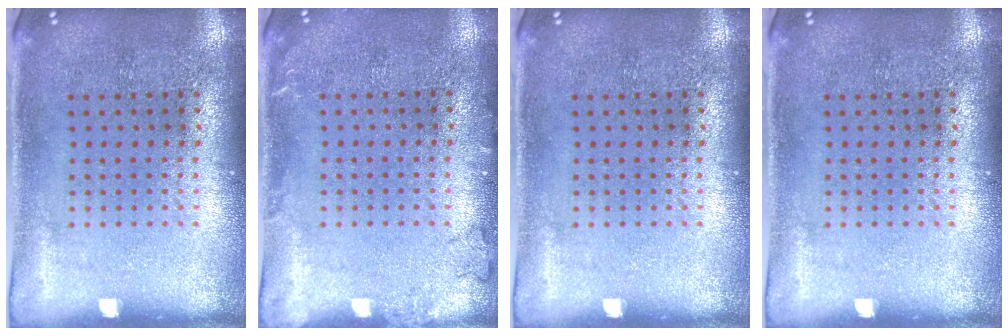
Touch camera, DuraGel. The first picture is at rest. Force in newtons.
{"total": 1.1, "press": 1.0, "slide": 0.3}
{"total": 0.0}
{"total": 0.0}